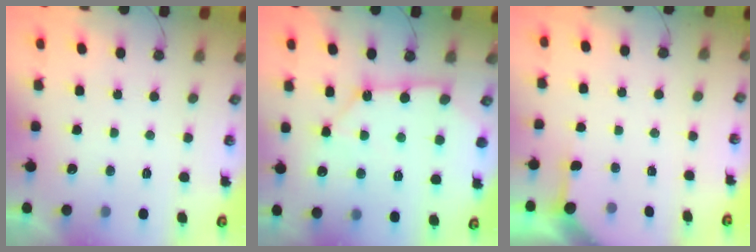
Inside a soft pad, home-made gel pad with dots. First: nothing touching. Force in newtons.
{"total": 12.6, "press": 12.5, "slide": 1.3}
{"total": 2.9, "press": 2.8, "slide": 0.3}